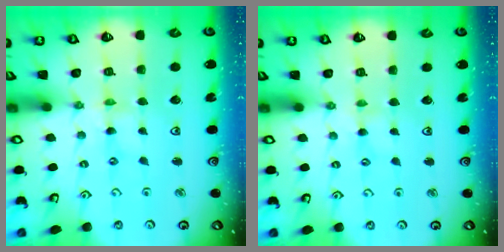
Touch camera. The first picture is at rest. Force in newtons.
{"total": 1.3, "press": 1.2, "slide": 0.3}